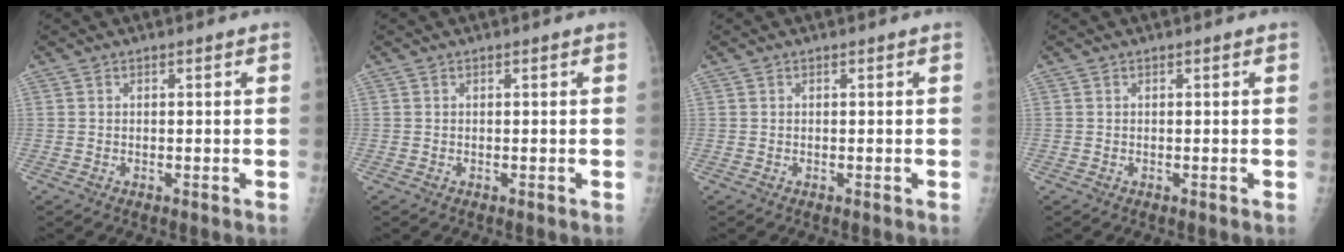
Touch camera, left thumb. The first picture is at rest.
{"total": 0.0}
{"total": 0.0}
{"total": 0.0}